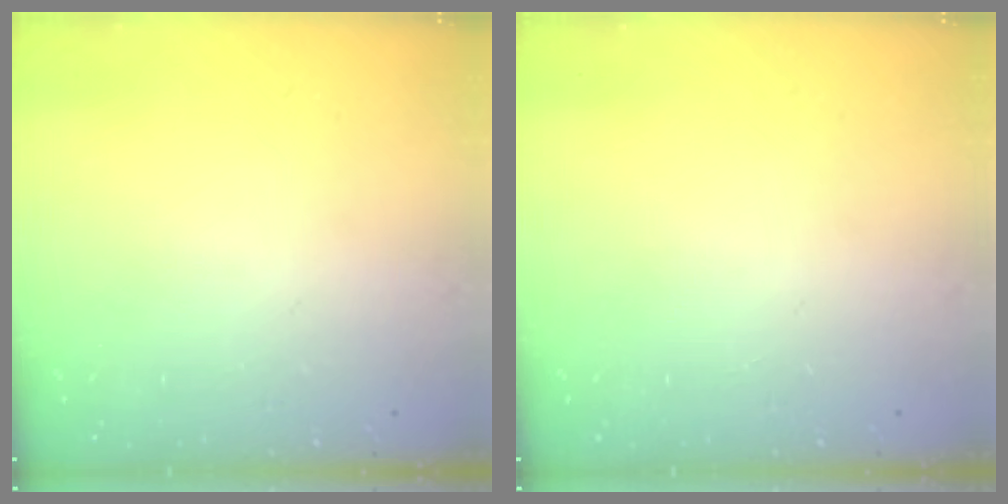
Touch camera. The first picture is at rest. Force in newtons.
{"total": 0.0}